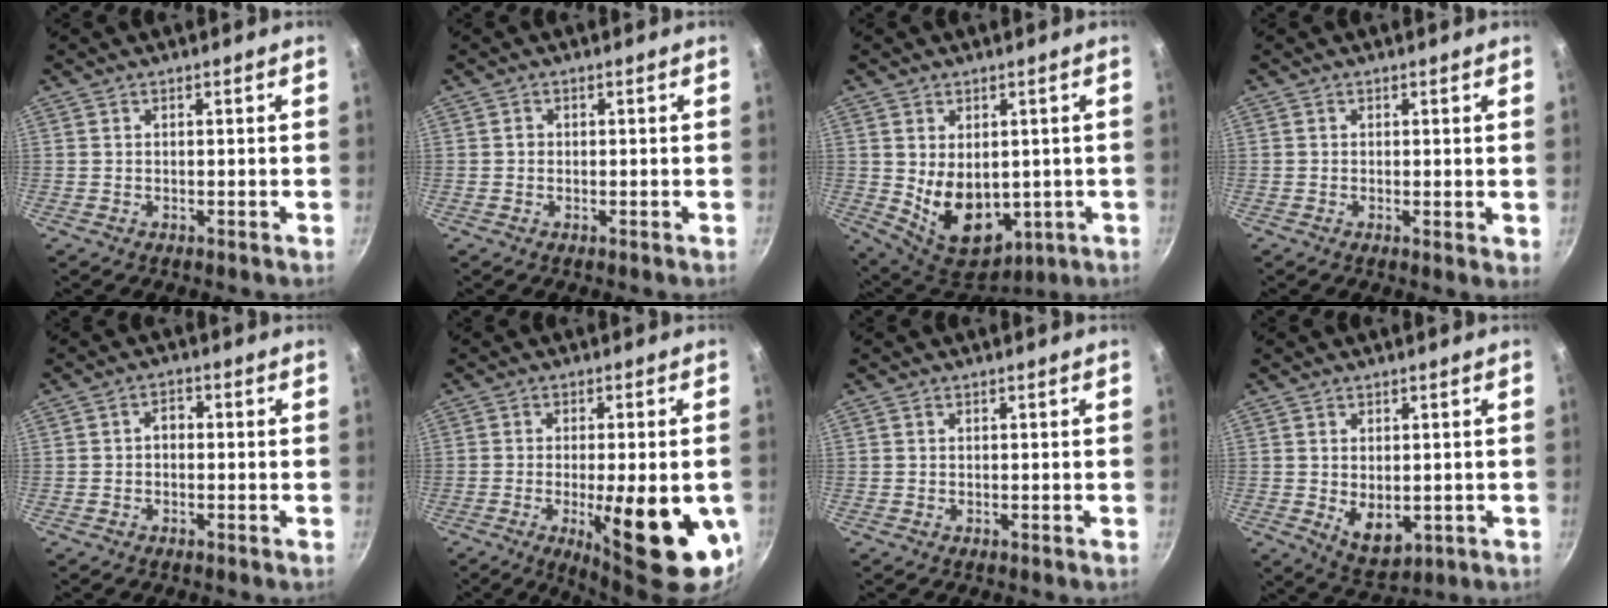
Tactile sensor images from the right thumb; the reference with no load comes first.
{"total": 0.8, "force": [-0.1, 0.7, 0.2], "torque": [-0.001, 0.004, -0.003]}
{"total": 13.2, "force": [-0.4, 9.0, 9.6], "torque": [-0.127, -0.026, 0.025]}
{"total": 1.4, "force": [0.2, 0.5, 1.3], "torque": [-0.018, -0.006, -0.001]}
{"total": 2.3, "force": [-0.4, 1.6, 1.5], "torque": [-0.020, 0.013, -0.011]}
{"total": 18.8, "force": [-5.2, 5.5, 17.3], "torque": [-0.211, -0.002, -0.060]}
{"total": 0.0}
{"total": 6.7, "force": [-0.4, 4.3, 5.1], "torque": [-0.070, -0.017, 0.008]}